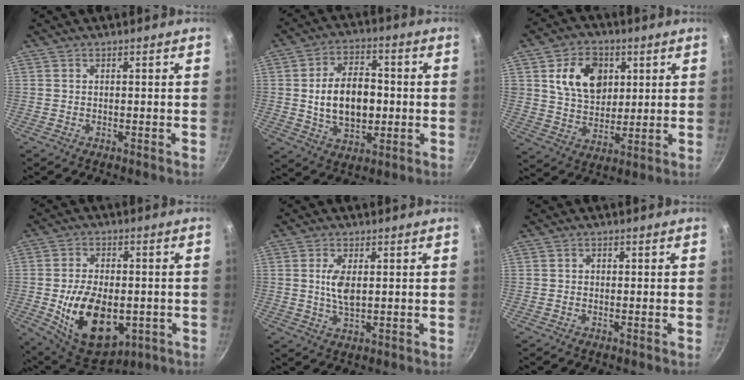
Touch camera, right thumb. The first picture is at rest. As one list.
[{"total": 13.9, "force": [-0.2, 9.0, 10.6], "torque": [-0.149, 0.011, -0.001]}, {"total": 13.3, "force": [4.1, 10.0, 7.8], "torque": [-0.100, -0.011, 0.073]}, {"total": 18.1, "force": [-3.6, 11.1, 13.8], "torque": [-0.212, 0.001, -0.041]}, {"total": 5.3, "force": [0.9, 2.5, 4.6], "torque": [-0.089, -0.006, 0.019]}, {"total": 1.0, "force": [0.0, 0.9, 0.5], "torque": [-0.005, 0.002, -0.001]}]